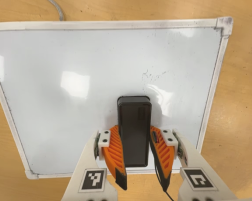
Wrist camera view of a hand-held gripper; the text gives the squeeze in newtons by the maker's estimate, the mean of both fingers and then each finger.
{"total": 12.3, "left": 12.3, "right": 12.4}